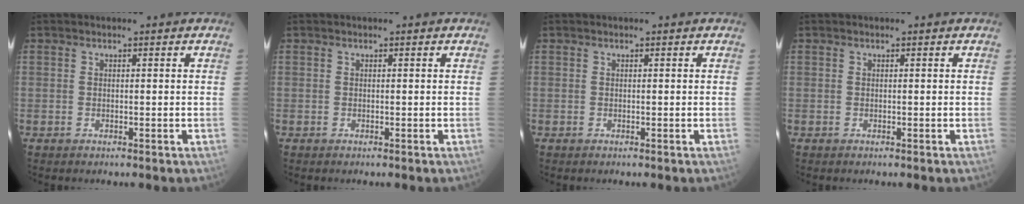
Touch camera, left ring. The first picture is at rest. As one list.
[{"total": 0.0}, {"total": 0.0}, {"total": 0.0}]